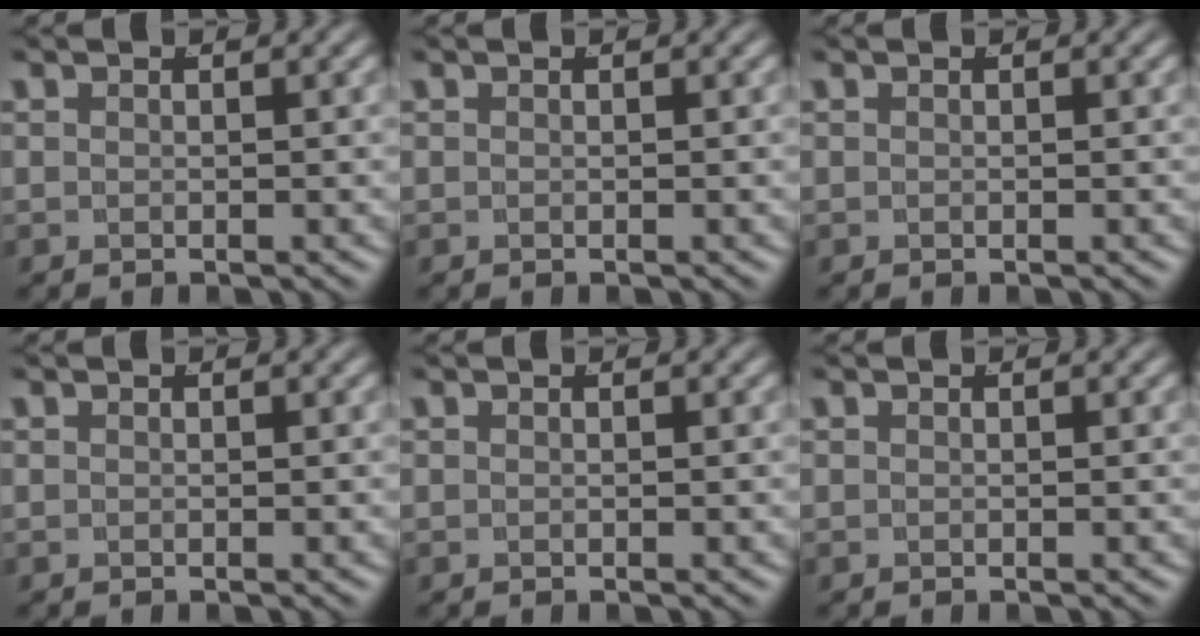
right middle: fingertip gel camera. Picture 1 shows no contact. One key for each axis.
{"total": 0.0}
{"total": 0.0}
{"total": 0.0}
{"total": 0.0}
{"total": 0.0}